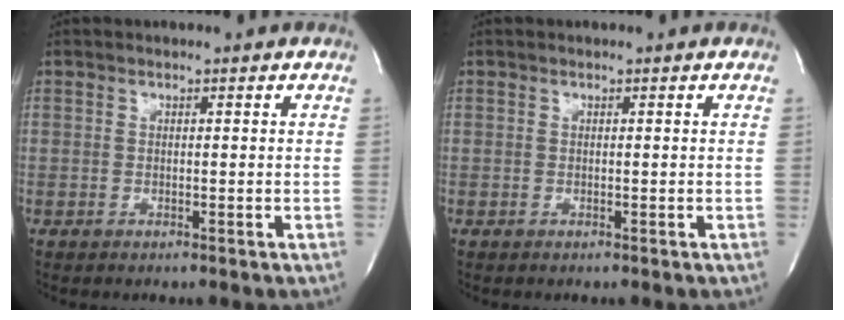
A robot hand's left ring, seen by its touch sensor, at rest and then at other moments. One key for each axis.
{"total": 0.0}